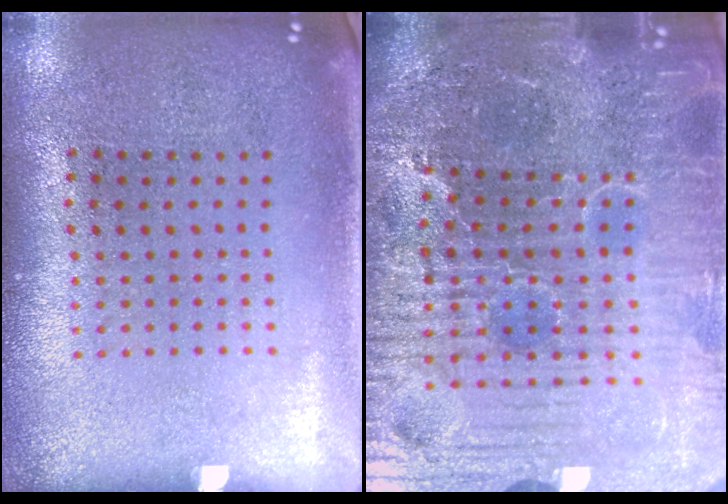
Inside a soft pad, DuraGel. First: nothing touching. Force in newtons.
{"total": 7.2, "press": 6.5, "slide": 3.3}